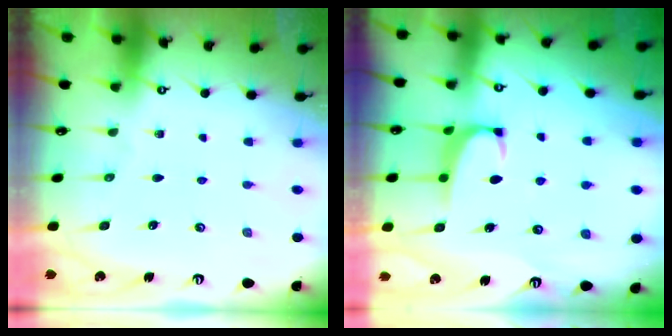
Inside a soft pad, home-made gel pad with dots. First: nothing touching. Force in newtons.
{"total": 1.2, "press": 0.9, "slide": 0.7}